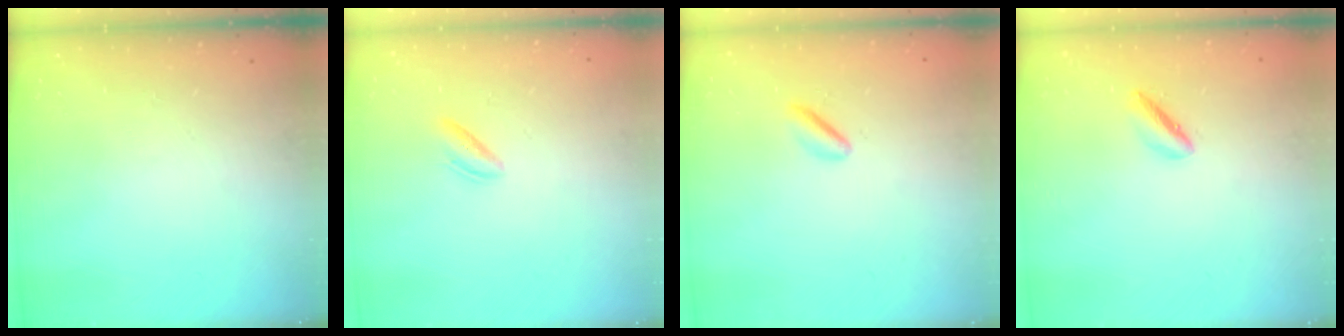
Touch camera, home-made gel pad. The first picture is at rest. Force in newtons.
{"total": 3.0, "press": 2.7, "slide": 1.3}
{"total": 2.9, "press": 2.8, "slide": 0.9}
{"total": 2.0, "press": 1.9, "slide": 0.5}